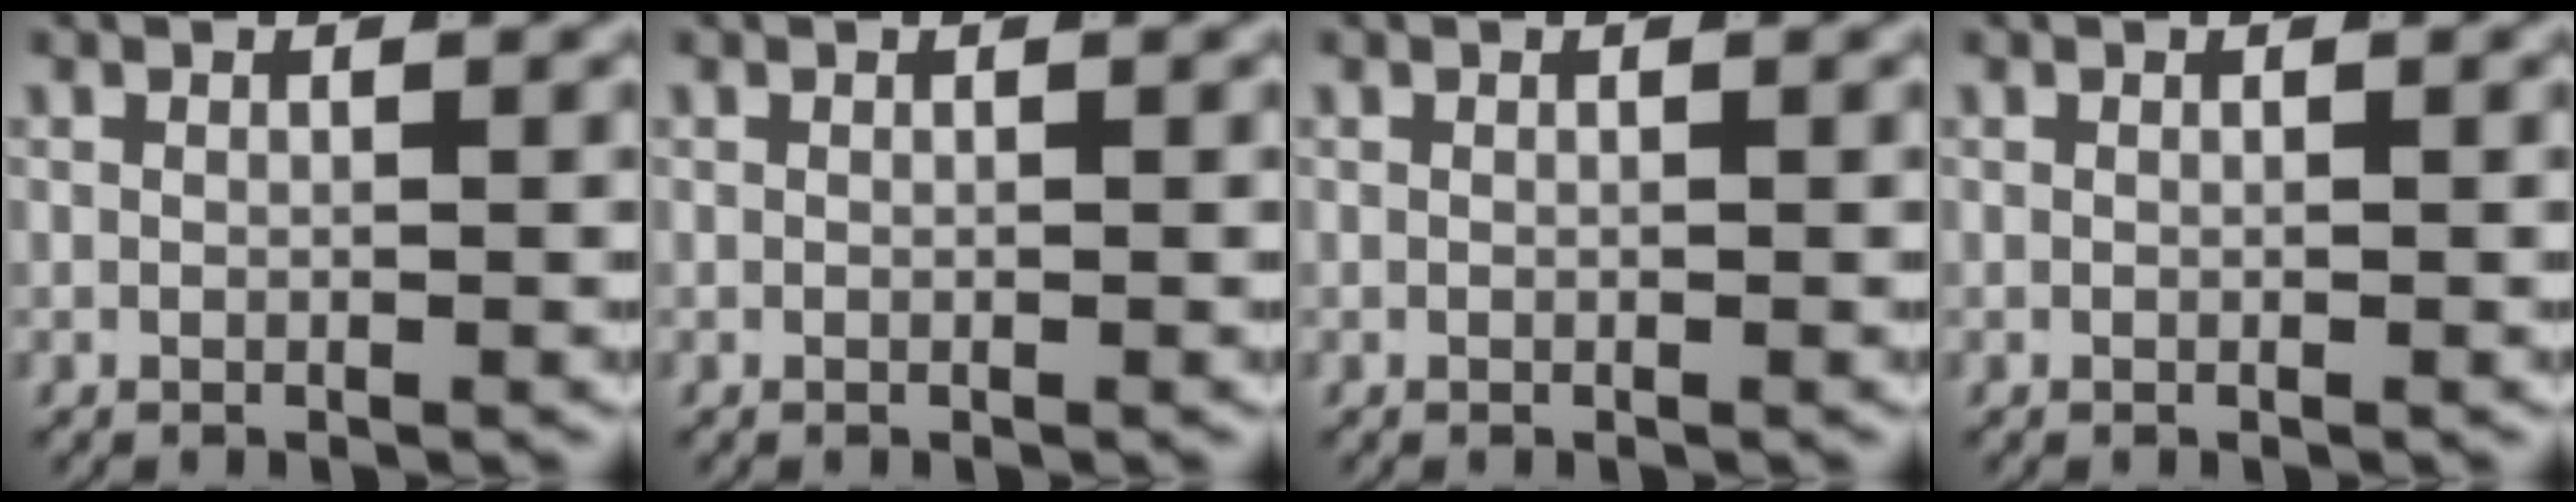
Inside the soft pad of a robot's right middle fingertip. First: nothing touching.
{"total": 0.0}
{"total": 0.0}
{"total": 0.0}